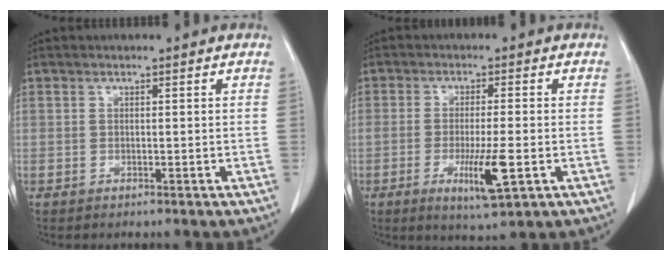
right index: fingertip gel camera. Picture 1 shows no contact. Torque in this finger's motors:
{"motor_torque": [1.52, -0.30, 0.72, 0.16]}